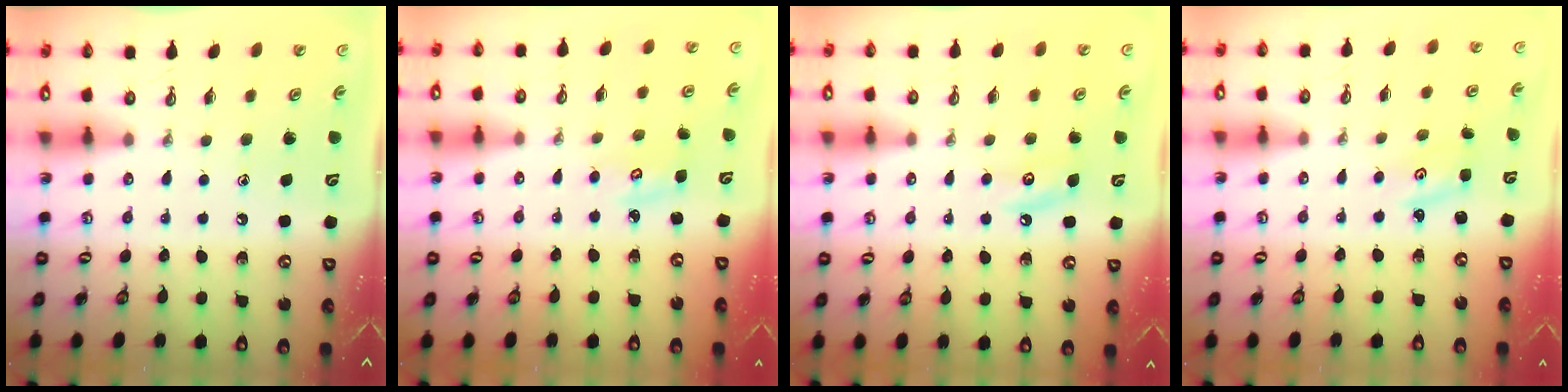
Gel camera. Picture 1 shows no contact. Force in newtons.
{"total": 2.8, "press": 2.8, "slide": 0.1}
{"total": 5.3, "press": 5.3, "slide": 0.5}
{"total": 1.6, "press": 1.6, "slide": 0.3}